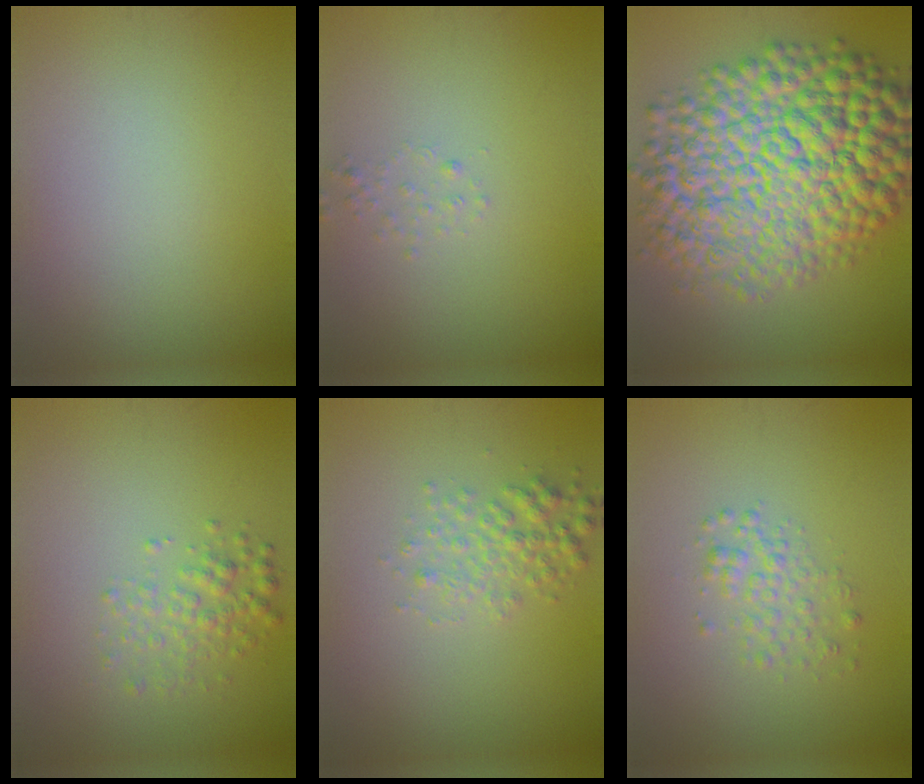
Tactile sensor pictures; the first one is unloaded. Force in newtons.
{"total": 0.8, "press": 0.8, "slide": 0.1}
{"total": 15.9, "press": 15.9, "slide": 0.1}
{"total": 2.4, "press": 2.4, "slide": 0.1}
{"total": 2.5, "press": 2.5, "slide": 0.0}
{"total": 2.1, "press": 2.1, "slide": 0.1}